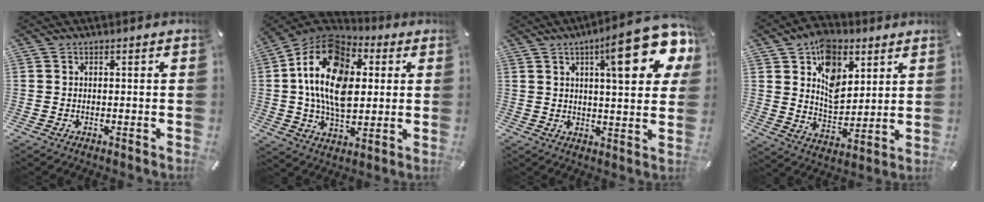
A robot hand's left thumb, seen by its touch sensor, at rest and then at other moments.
{"total": 19.5, "force": [2.9, 13.1, 14.1], "torque": [-0.280, -0.001, 0.046]}
{"total": 19.3, "force": [9.0, 5.2, 16.3], "torque": [-0.227, -0.045, 0.130]}
{"total": 11.8, "force": [5.8, 8.4, 5.9], "torque": [-0.092, -0.029, 0.109]}